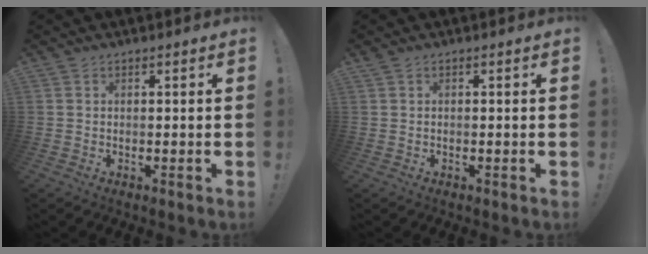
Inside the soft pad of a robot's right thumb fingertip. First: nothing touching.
{"total": 0.0}